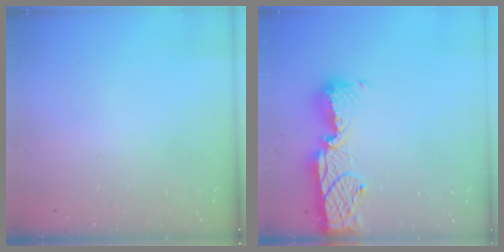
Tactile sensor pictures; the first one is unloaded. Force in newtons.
{"total": 13.4, "press": 13.3, "slide": 1.0}